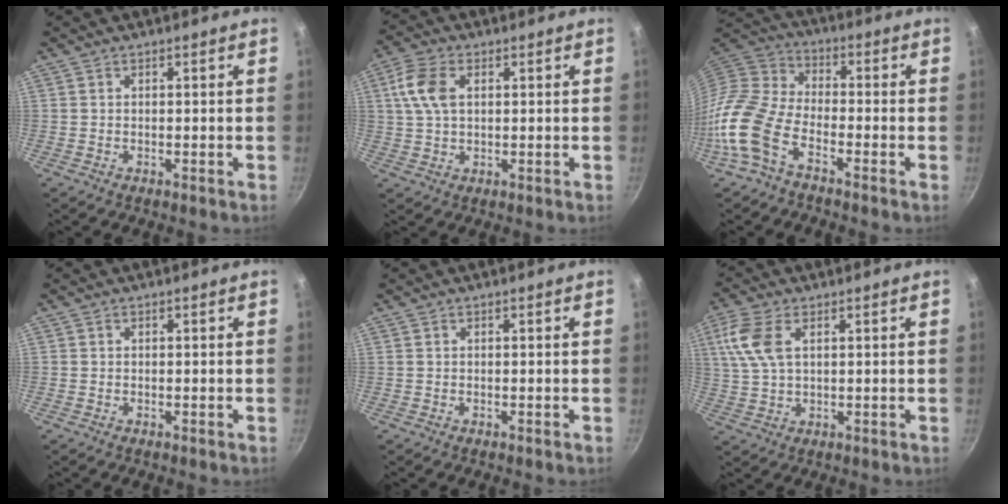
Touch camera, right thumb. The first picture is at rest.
{"total": 7.5, "force": [2.0, 4.6, 5.7], "torque": [-0.110, 0.008, 0.032]}
{"total": 12.1, "force": [-6.4, 6.6, 7.9], "torque": [-0.164, 0.051, -0.150]}
{"total": 0.0}
{"total": 0.0}
{"total": 8.5, "force": [2.7, 4.7, 6.6], "torque": [-0.141, 0.009, 0.054]}